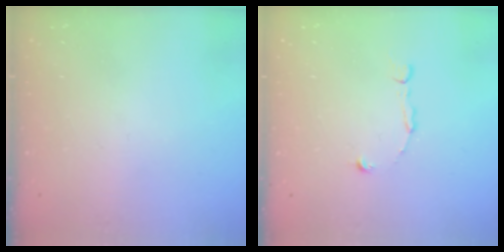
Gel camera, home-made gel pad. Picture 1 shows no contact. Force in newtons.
{"total": 1.9, "press": 1.9, "slide": 0.2}